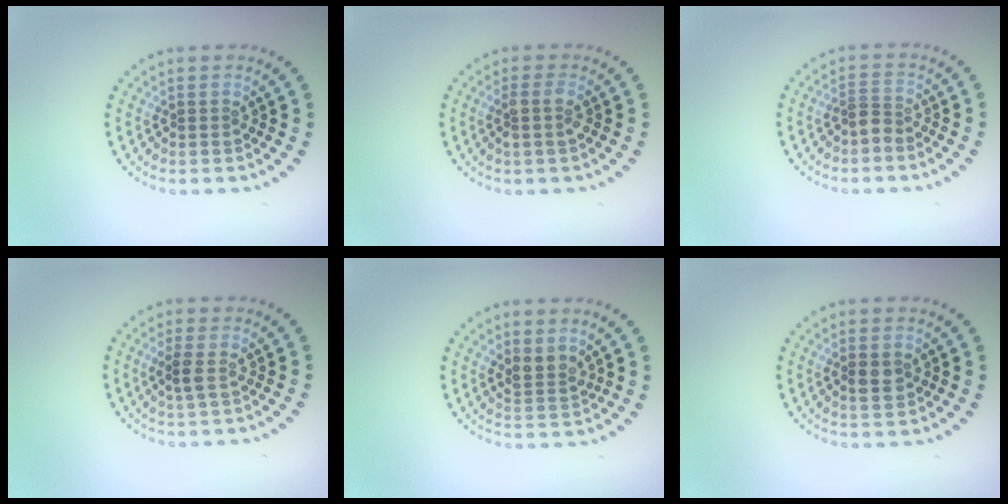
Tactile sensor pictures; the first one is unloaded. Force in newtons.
{"total": 1.7, "press": 1.6, "slide": 0.7}
{"total": 1.7, "press": 1.3, "slide": 1.1}
{"total": 1.2, "press": 0.9, "slide": 0.7}
{"total": 2.0, "press": 1.7, "slide": 1.2}
{"total": 1.8, "press": 1.8, "slide": 0.2}